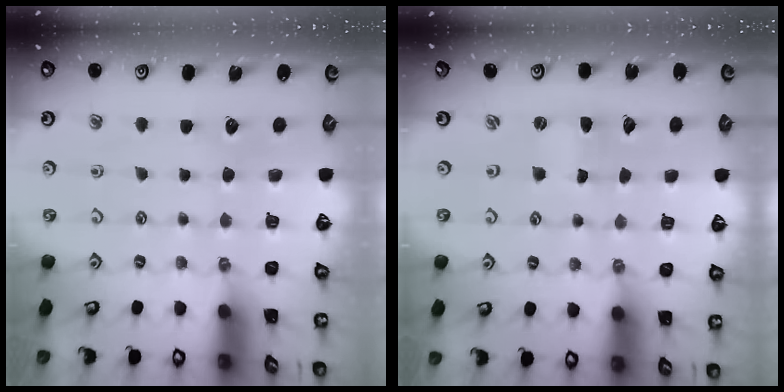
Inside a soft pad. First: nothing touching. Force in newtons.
{"total": 0.5, "press": 0.5, "slide": 0.1}